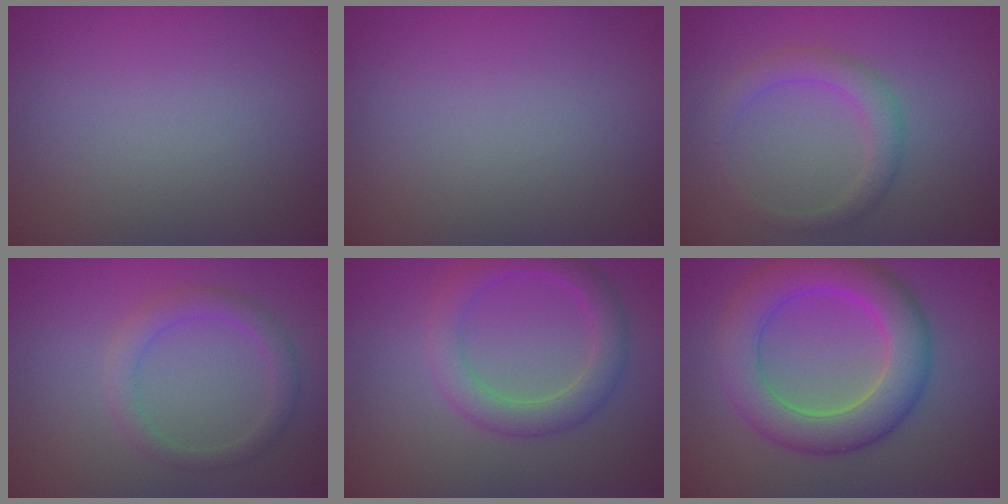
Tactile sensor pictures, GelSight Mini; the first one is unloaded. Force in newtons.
{"total": 0.0}
{"total": 2.5, "press": 2.5, "slide": 0.0}
{"total": 2.3, "press": 2.3, "slide": 0.1}
{"total": 3.7, "press": 3.7, "slide": 0.2}
{"total": 7.2, "press": 7.2, "slide": 0.1}